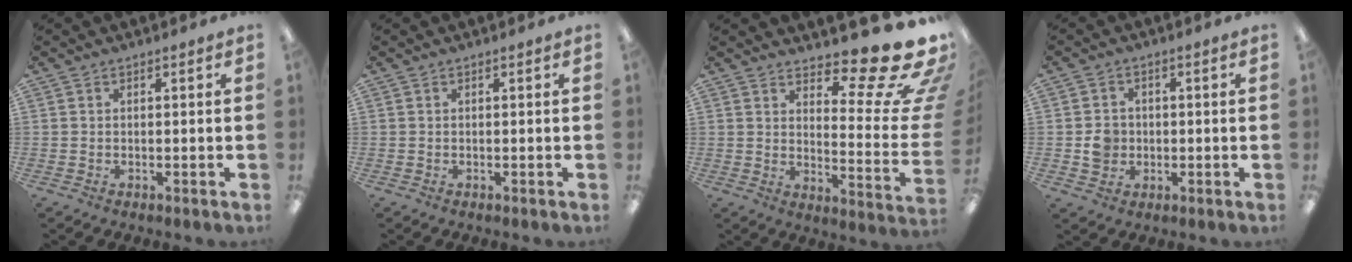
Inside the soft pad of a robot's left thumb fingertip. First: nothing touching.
{"total": 0.0}
{"total": 16.3, "force": [12.1, 4.3, 10.1], "torque": [-0.120, -0.111, 0.196]}
{"total": 4.9, "force": [-0.6, 4.5, 1.7], "torque": [-0.018, 0.004, -0.012]}